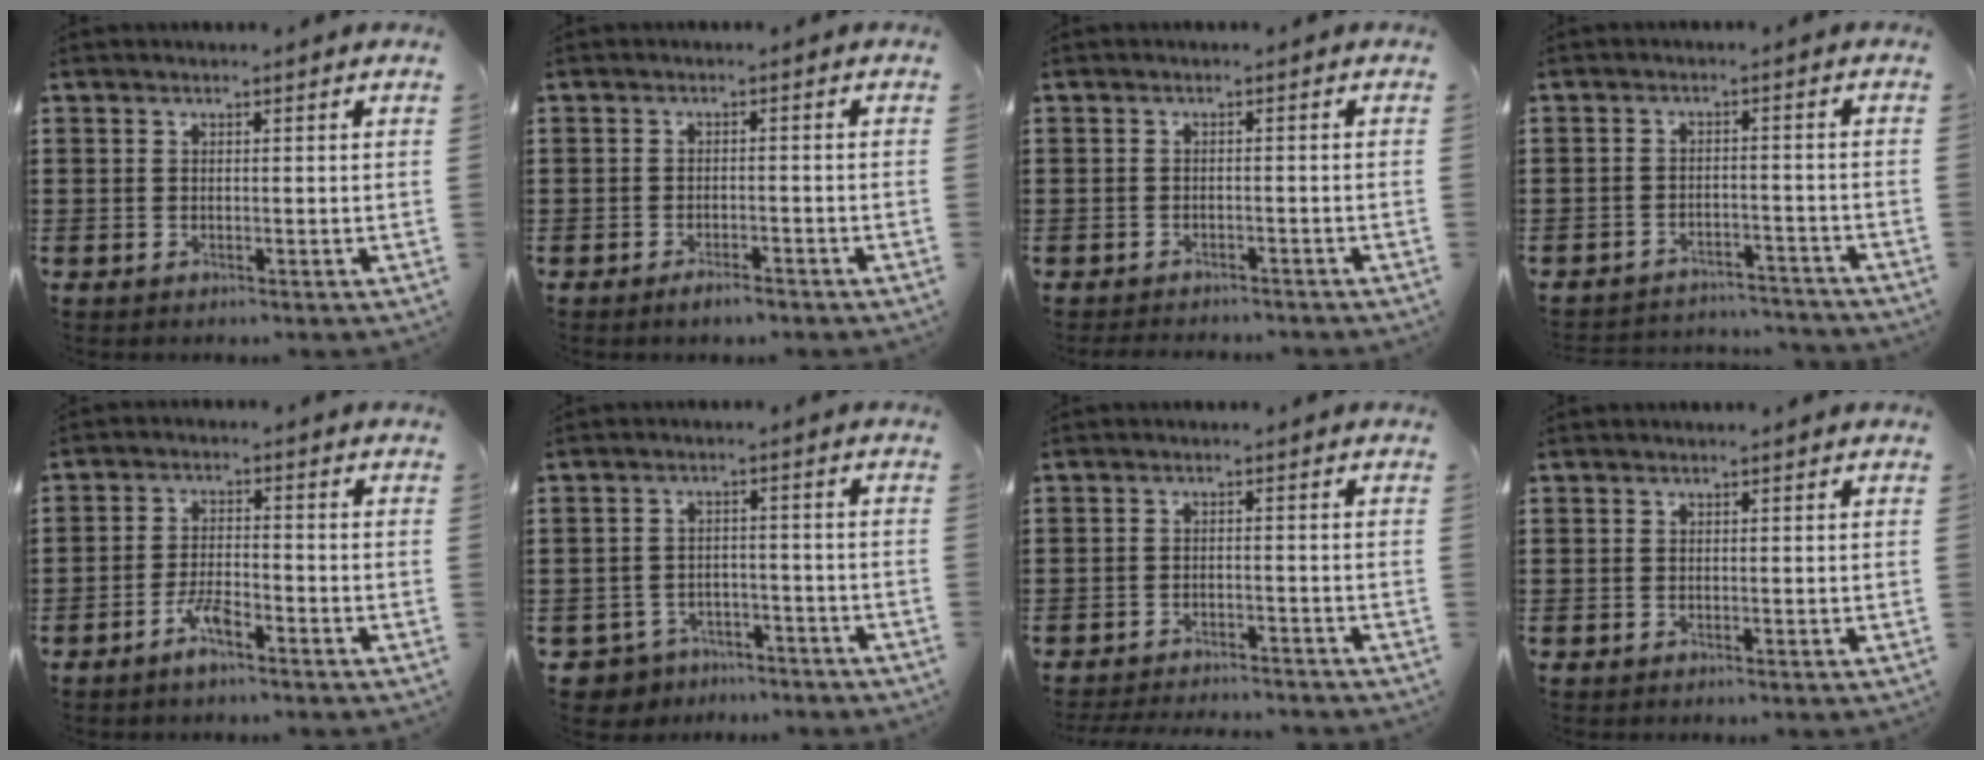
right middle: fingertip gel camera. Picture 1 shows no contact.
{"total": 2.0, "force": [-1.7, 0.4, 0.9], "torque": [-0.018, -0.001, -0.031]}
{"total": 1.6, "force": [-1.6, 0.1, -0.1], "torque": [-0.004, 0.000, -0.035]}
{"total": 3.2, "force": [-3.2, 0.2, 0.0], "torque": [-0.008, -0.001, -0.067]}
{"total": 4.2, "force": [-3.1, 1.0, 2.6], "torque": [-0.058, 0.005, -0.062]}
{"total": 4.3, "force": [-4.1, 1.1, 0.0], "torque": [-0.022, 0.000, -0.091]}
{"total": 2.9, "force": [-2.9, 0.1, 0.1], "torque": [-0.006, -0.001, -0.061]}
{"total": 0.0}